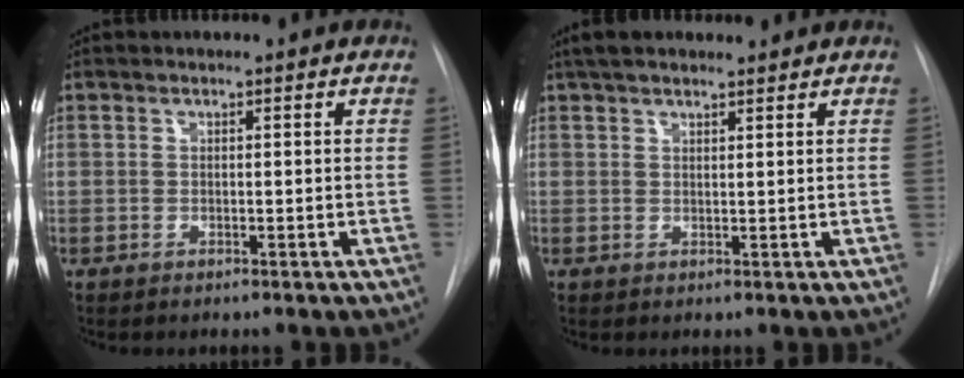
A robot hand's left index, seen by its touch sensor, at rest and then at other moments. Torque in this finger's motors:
{"motor_torque": [0.11, -0.10, -0.17, -0.09]}